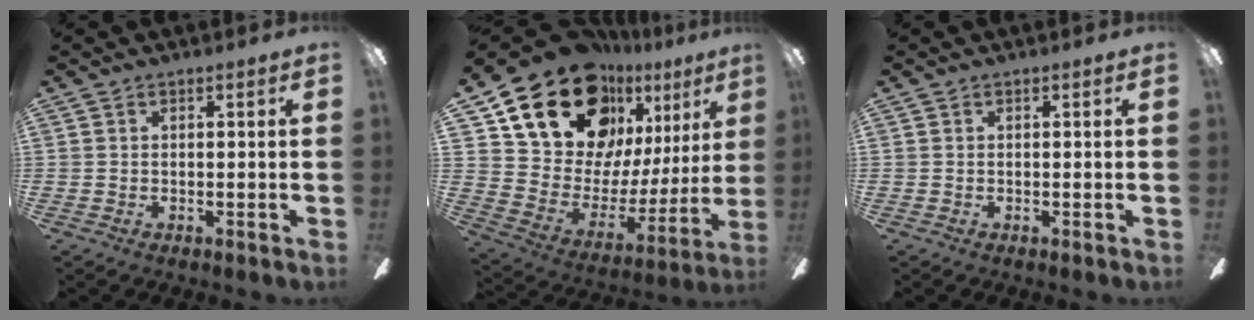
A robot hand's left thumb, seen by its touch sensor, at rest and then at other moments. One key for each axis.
{"total": 23.0, "fx": 15.8, "fy": 13.0, "fz": 10.5, "tx": -0.178, "ty": -0.099, "tz": 0.299}
{"total": 0.0}